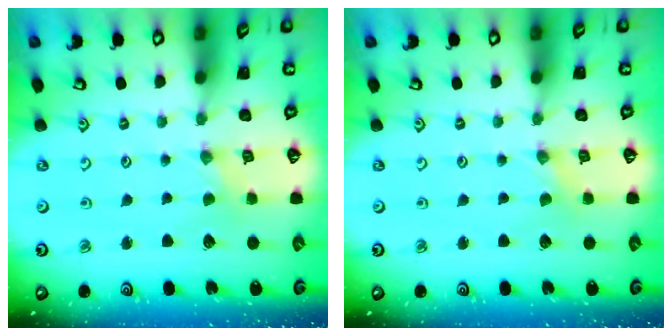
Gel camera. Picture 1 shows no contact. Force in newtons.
{"total": 0.0}